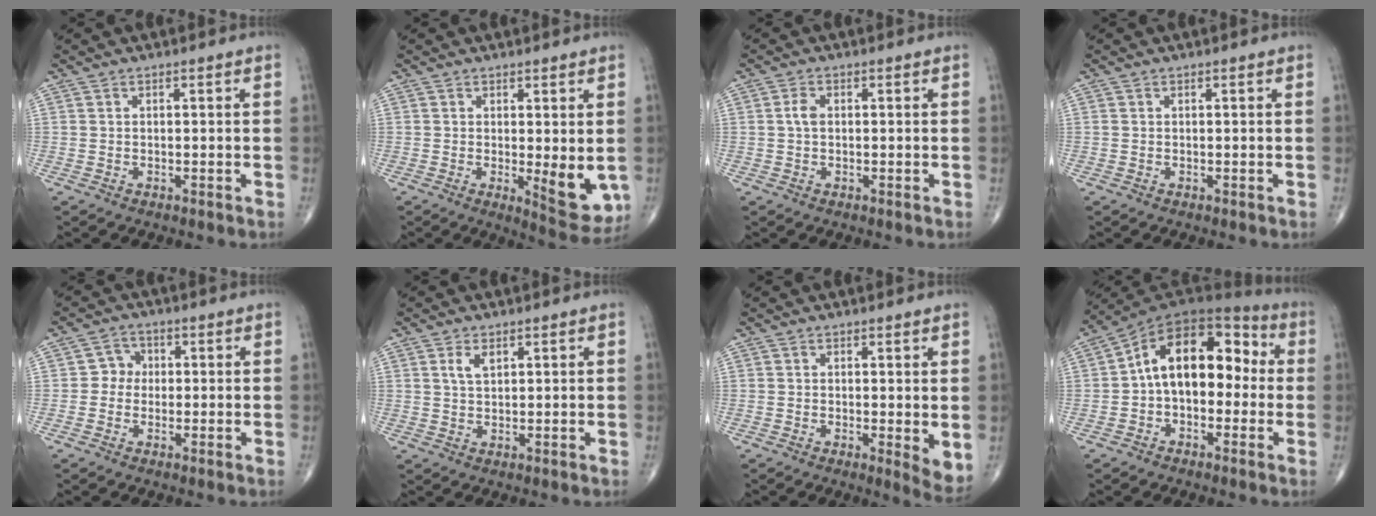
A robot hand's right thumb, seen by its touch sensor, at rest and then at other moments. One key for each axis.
{"total": 7.3, "fx": -0.4, "fy": 2.6, "fz": 6.8, "tx": -0.079, "ty": -0.019, "tz": 0.002}
{"total": 2.0, "fx": 0.1, "fy": 1.2, "fz": 1.6, "tx": -0.033, "ty": 0.004, "tz": 0.000}
{"total": 0.0}
{"total": 3.4, "fx": -0.1, "fy": 3.2, "fz": 1.2, "tx": 0.004, "ty": 0.010, "tz": -0.012}
{"total": 2.7, "fx": 1.3, "fy": 1.4, "fz": 2.0, "tx": -0.033, "ty": -0.002, "tz": 0.025}
{"total": 4.4, "fx": 0.4, "fy": 1.3, "fz": 4.1, "tx": -0.055, "ty": -0.015, "tz": 0.004}
{"total": 15.5, "fx": 0.0, "fy": 9.7, "fz": 12.1, "tx": -0.154, "ty": 0.055, "tz": -0.017}